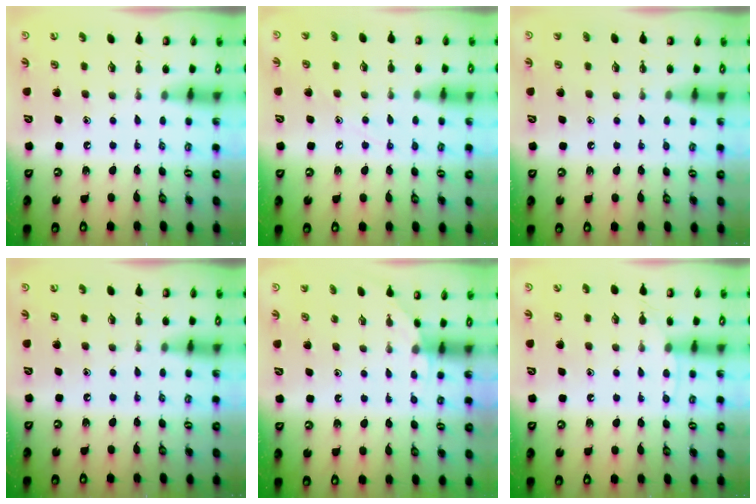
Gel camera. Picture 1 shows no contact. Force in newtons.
{"total": 7.2, "press": 7.1, "slide": 0.6}
{"total": 1.1, "press": 1.1, "slide": 0.3}
{"total": 0.0}
{"total": 2.7, "press": 2.7, "slide": 0.1}
{"total": 4.2, "press": 4.2, "slide": 0.5}